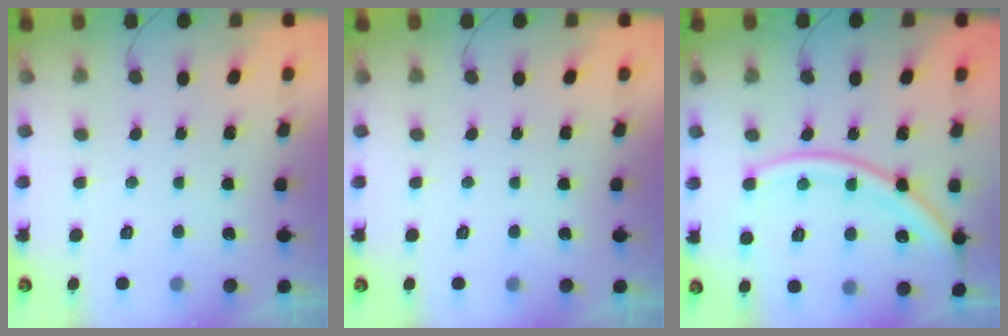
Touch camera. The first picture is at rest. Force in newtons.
{"total": 0.0}
{"total": 15.7, "press": 15.6, "slide": 2.0}